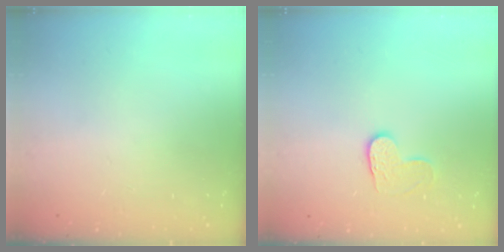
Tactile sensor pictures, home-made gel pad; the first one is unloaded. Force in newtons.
{"total": 6.6, "press": 6.6, "slide": 0.3}